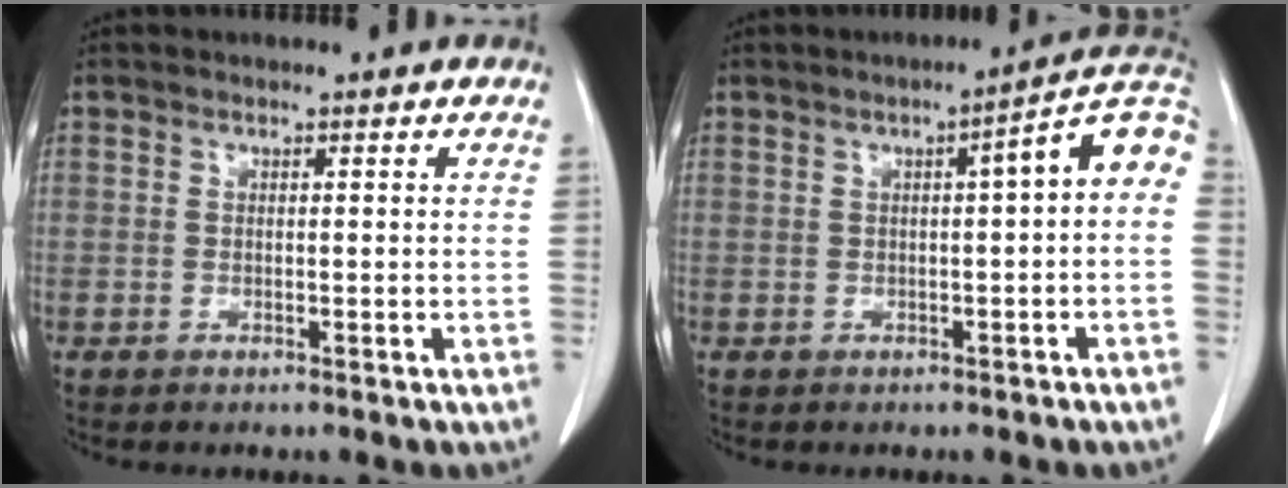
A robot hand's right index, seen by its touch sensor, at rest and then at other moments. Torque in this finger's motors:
{"motor_torque": [0.58, -0.10, 0.25, 0.04]}